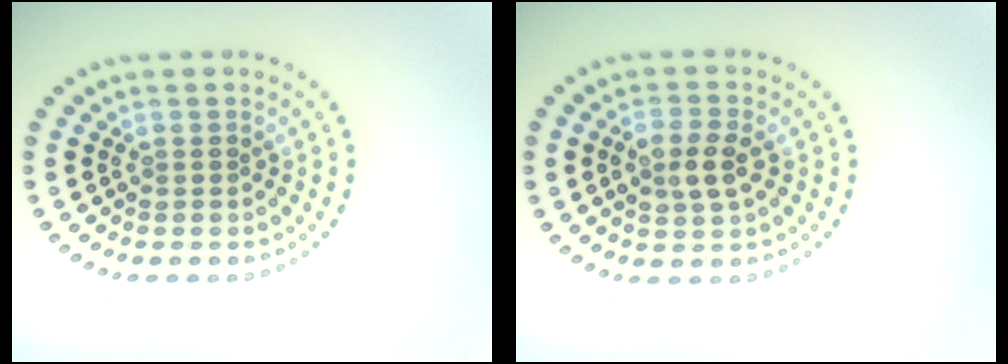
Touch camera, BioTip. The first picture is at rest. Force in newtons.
{"total": 2.7, "press": 2.7, "slide": 0.4}